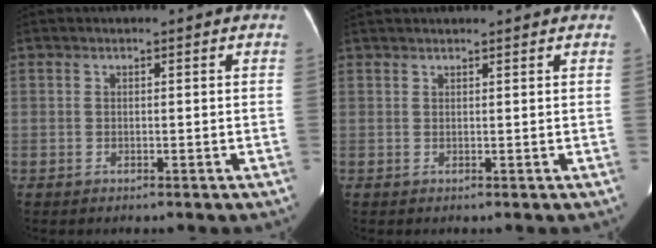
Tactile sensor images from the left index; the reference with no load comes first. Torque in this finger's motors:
{"motor_torque": [-0.05, -0.59, 0.23, 0.07]}